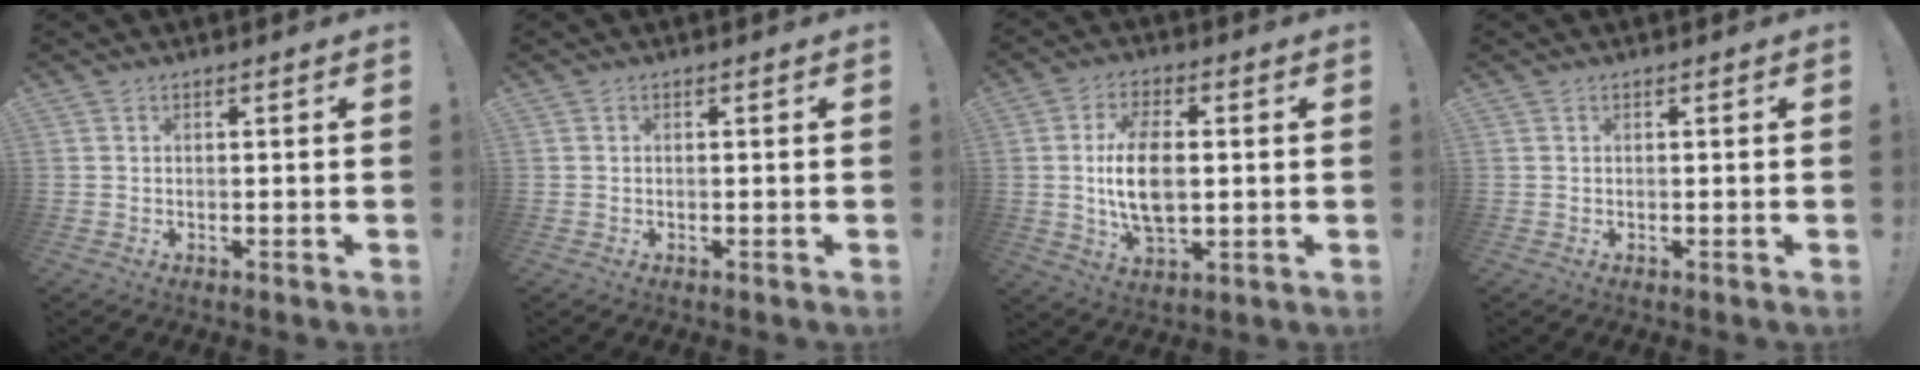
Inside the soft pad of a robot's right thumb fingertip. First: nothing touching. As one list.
[{"total": 0.0}, {"total": 12.6, "force": [0.4, 6.9, 10.5], "torque": [-0.200, -0.008, 0.003]}, {"total": 0.0}]